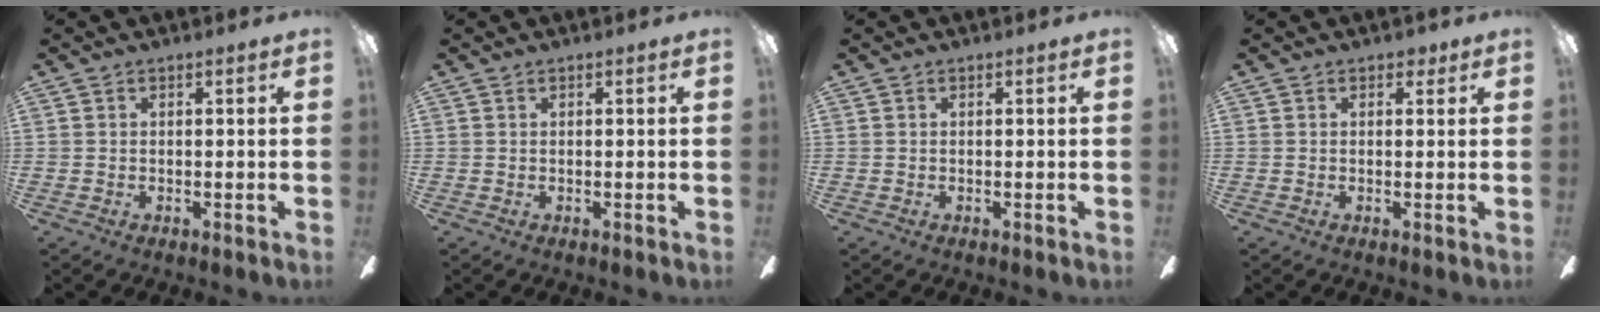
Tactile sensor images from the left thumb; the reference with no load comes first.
{"total": 0.0}
{"total": 0.0}
{"total": 1.7, "force": [0.9, 1.3, 0.7], "torque": [0.003, -0.001, 0.014]}